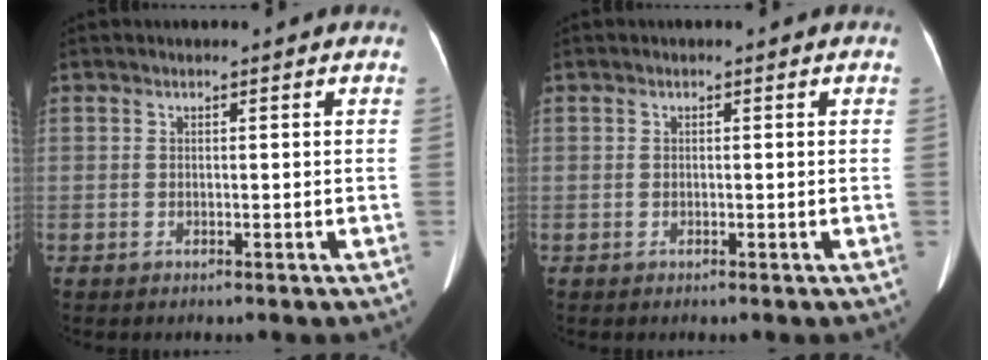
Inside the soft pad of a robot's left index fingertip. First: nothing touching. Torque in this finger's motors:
{"motor_torque": [-0.06, 0.20, -0.16, -0.01]}